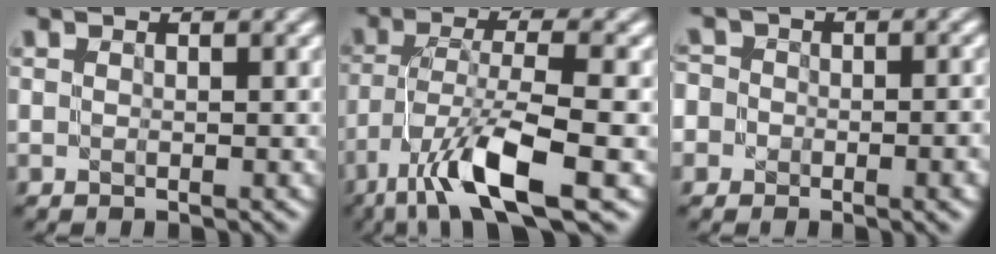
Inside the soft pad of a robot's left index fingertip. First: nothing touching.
{"total": 9.3, "force": [-5.2, 1.9, 7.5], "torque": [-0.133, 0.002, -0.097]}
{"total": 7.1, "force": [-2.5, 5.6, 3.5], "torque": [-0.020, 0.018, -0.073]}